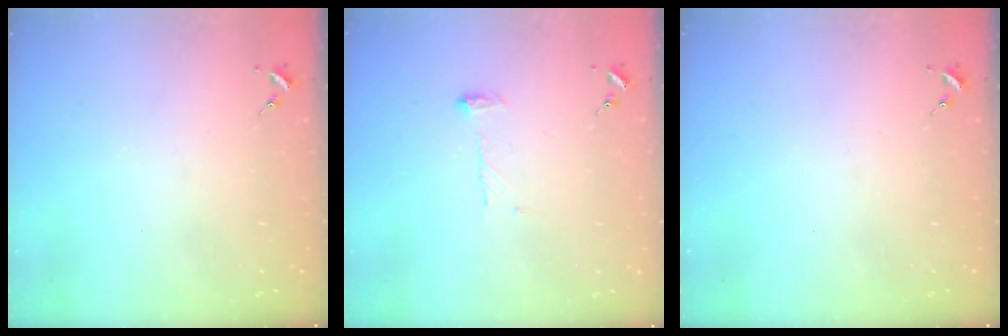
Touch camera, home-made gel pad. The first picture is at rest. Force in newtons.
{"total": 6.6, "press": 6.6, "slide": 0.3}
{"total": 0.0}